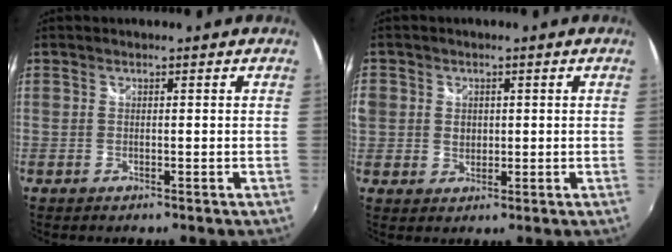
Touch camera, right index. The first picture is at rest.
{"total": 6.0, "force": [0.4, 5.6, 2.3], "torque": [-0.060, 0.008, 0.007]}